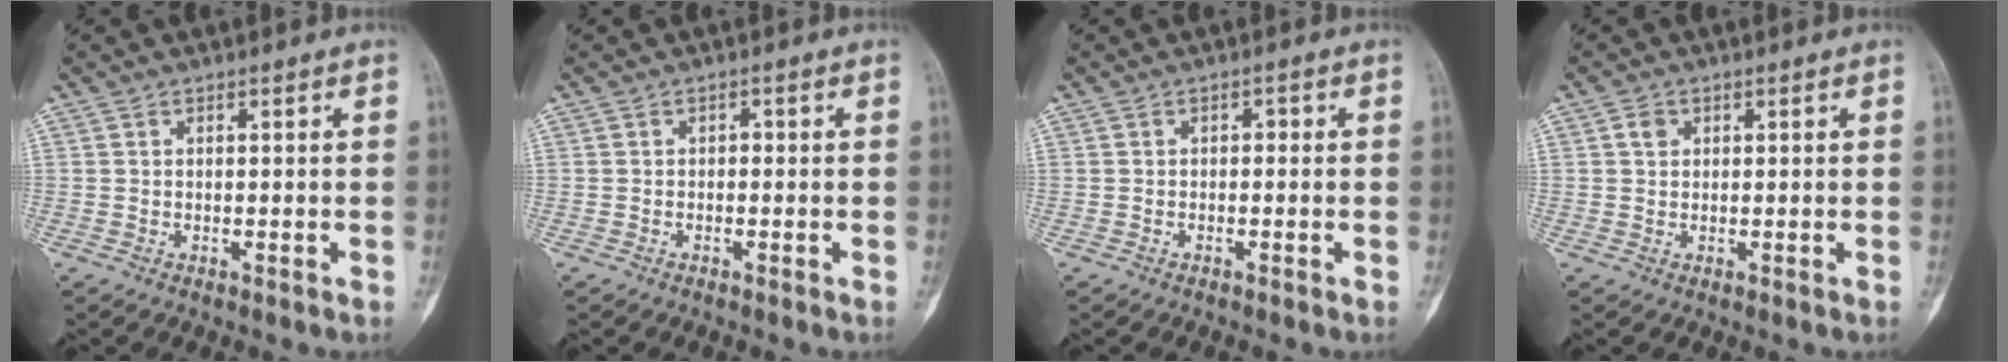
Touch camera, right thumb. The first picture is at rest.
{"total": 0.7, "force": [-0.2, 0.5, 0.5], "torque": [0.003, 0.004, -0.009]}
{"total": 0.9, "force": [-0.2, 0.6, 0.6], "torque": [0.003, 0.005, -0.009]}
{"total": 1.8, "force": [0.6, 1.5, 0.8], "torque": [-0.008, 0.000, 0.008]}